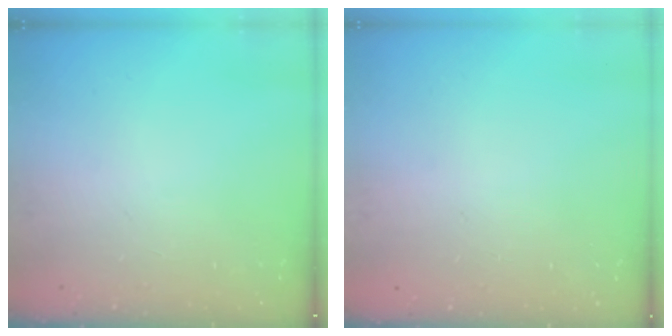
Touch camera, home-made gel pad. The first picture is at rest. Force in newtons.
{"total": 0.0}